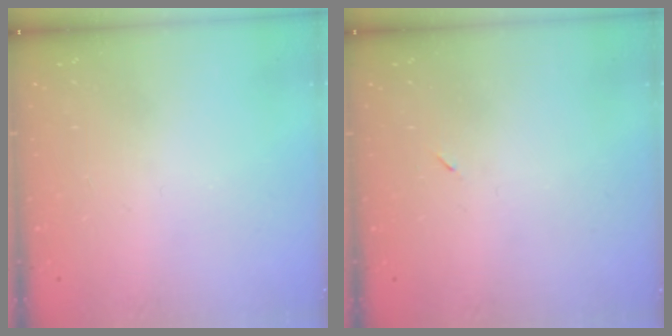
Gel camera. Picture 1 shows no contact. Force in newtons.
{"total": 2.6, "press": 2.3, "slide": 1.2}